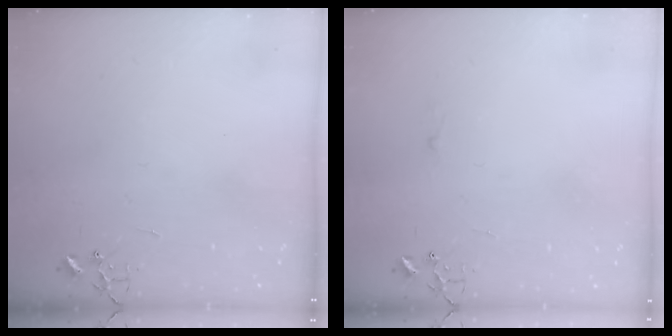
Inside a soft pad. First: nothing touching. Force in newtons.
{"total": 1.8, "press": 1.8, "slide": 0.2}